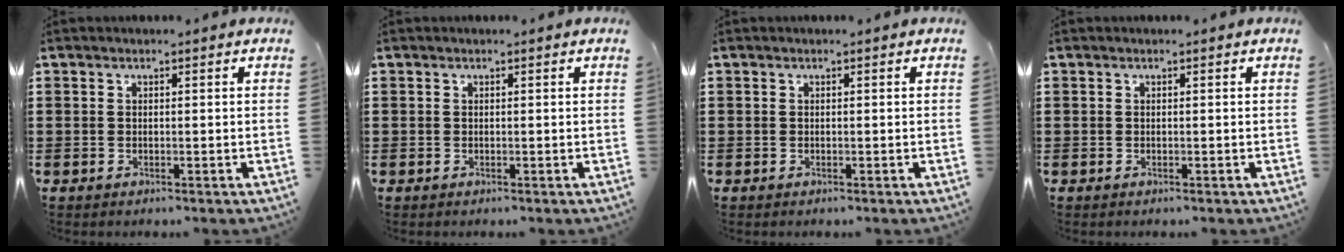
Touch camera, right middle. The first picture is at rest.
{"total": 0.0}
{"total": 0.0}
{"total": 0.0}